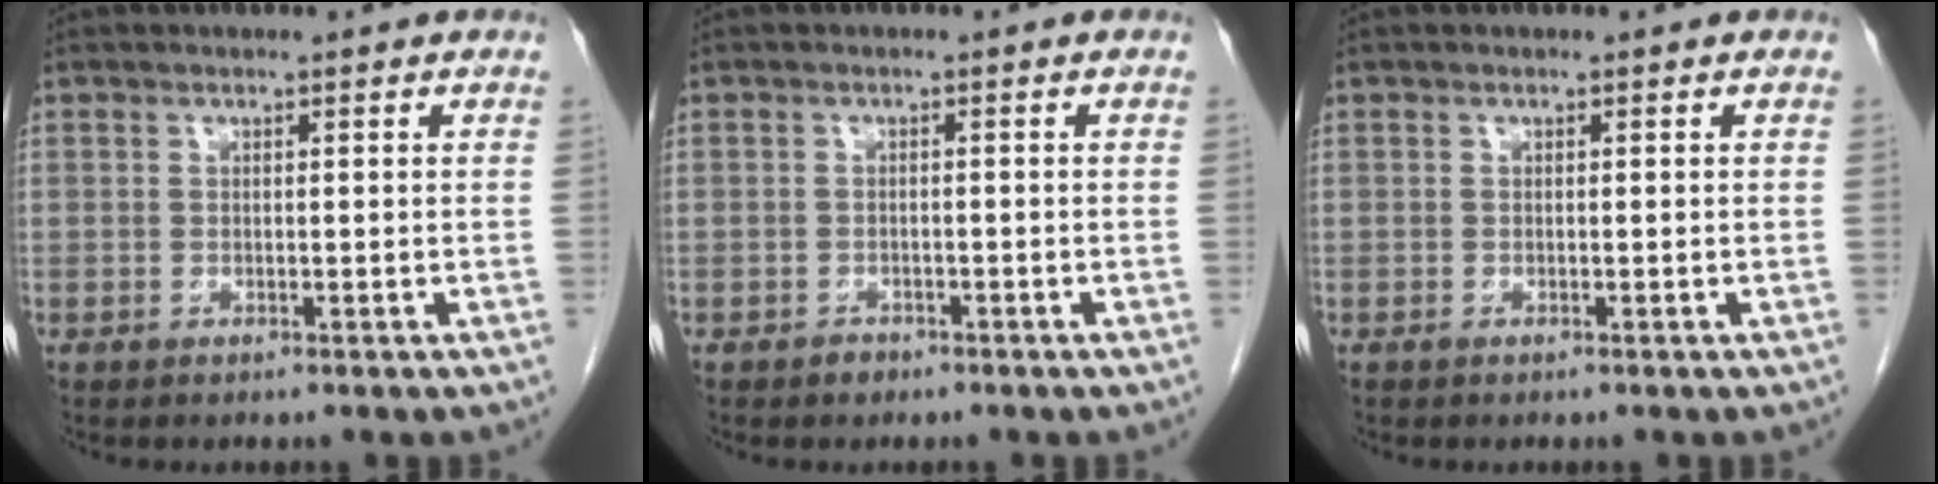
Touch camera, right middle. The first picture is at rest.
{"total": 1.1, "force": [-0.8, 0.7, 0.1], "torque": [-0.002, 0.003, -0.013]}
{"total": 0.0}